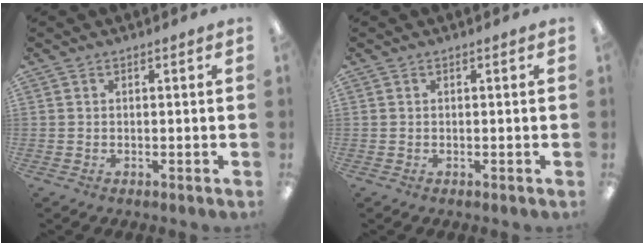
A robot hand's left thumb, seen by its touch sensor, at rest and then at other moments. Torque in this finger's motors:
{"motor_torque": [-0.03, 0.03, 0.00, 0.00, 0.00]}